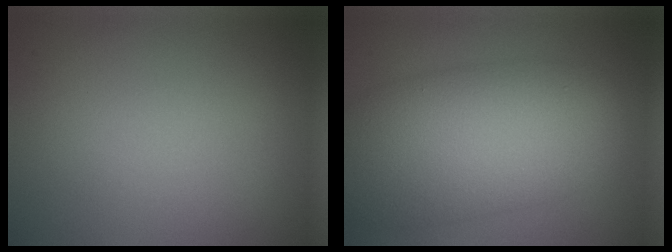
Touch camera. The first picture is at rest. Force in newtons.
{"total": 11.4, "press": 11.4, "slide": 0.3}